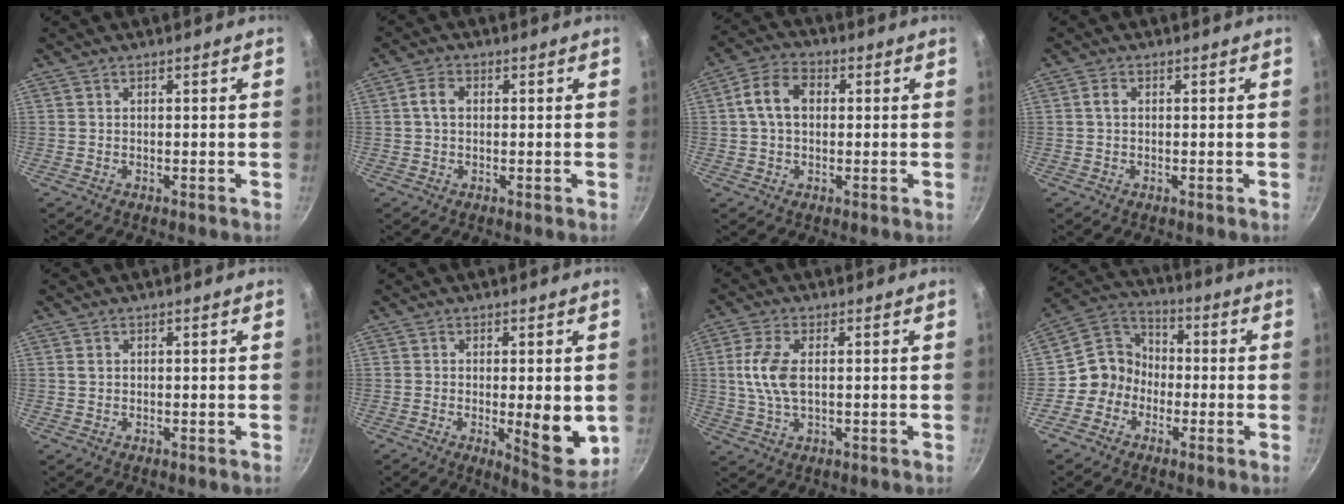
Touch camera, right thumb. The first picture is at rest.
{"total": 3.1, "force": [0.3, 2.2, 2.2], "torque": [-0.040, 0.010, 0.000]}
{"total": 8.0, "force": [0.9, 5.6, 5.6], "torque": [-0.091, 0.020, 0.005]}
{"total": 1.6, "force": [0.1, 1.2, 1.1], "torque": [-0.020, 0.005, 0.001]}
{"total": 0.7, "force": [0.2, 0.6, 0.4], "torque": [-0.005, 0.001, 0.004]}
{"total": 9.9, "force": [-1.0, 3.3, 9.3], "torque": [-0.103, -0.019, -0.005]}
{"total": 7.9, "force": [0.8, 4.1, 6.8], "torque": [-0.140, 0.004, 0.012]}
{"total": 8.7, "force": [-2.5, 7.8, 2.7], "torque": [-0.005, 0.040, -0.068]}